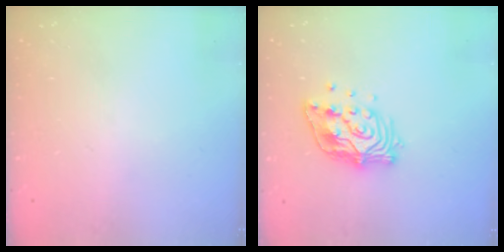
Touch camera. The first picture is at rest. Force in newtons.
{"total": 13.7, "press": 13.7, "slide": 1.2}